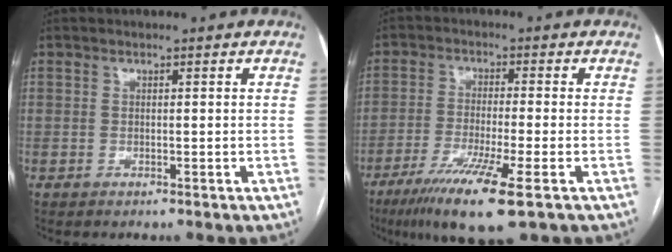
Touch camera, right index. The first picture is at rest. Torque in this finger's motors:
{"motor_torque": [0.90, -0.52, 0.53, 0.10]}